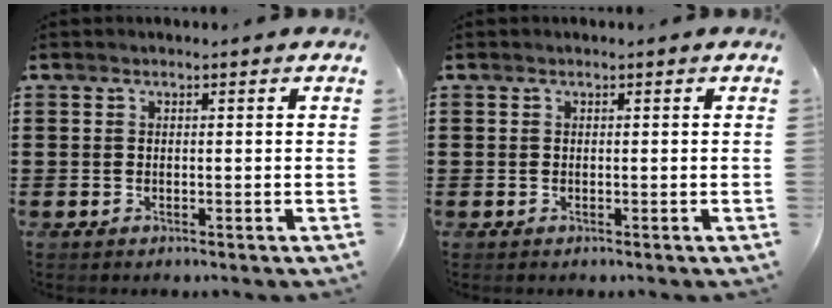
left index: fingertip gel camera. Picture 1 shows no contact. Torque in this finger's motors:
{"motor_torque": [0.00, 0.00, 0.00, 0.01]}